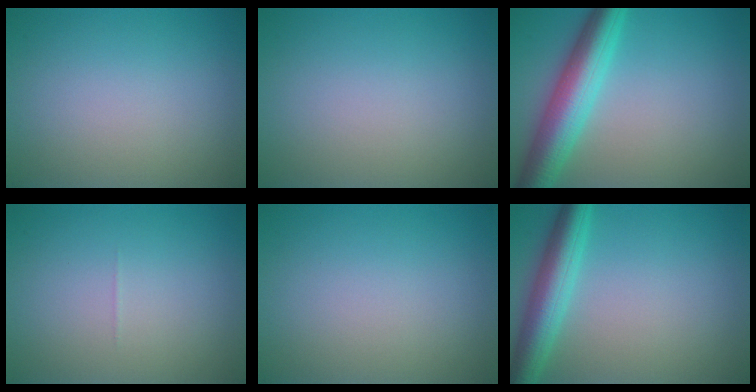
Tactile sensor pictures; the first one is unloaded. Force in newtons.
{"total": 0.0}
{"total": 6.8, "press": 6.8, "slide": 0.1}
{"total": 0.0}
{"total": 0.0}
{"total": 5.2, "press": 5.2, "slide": 0.2}